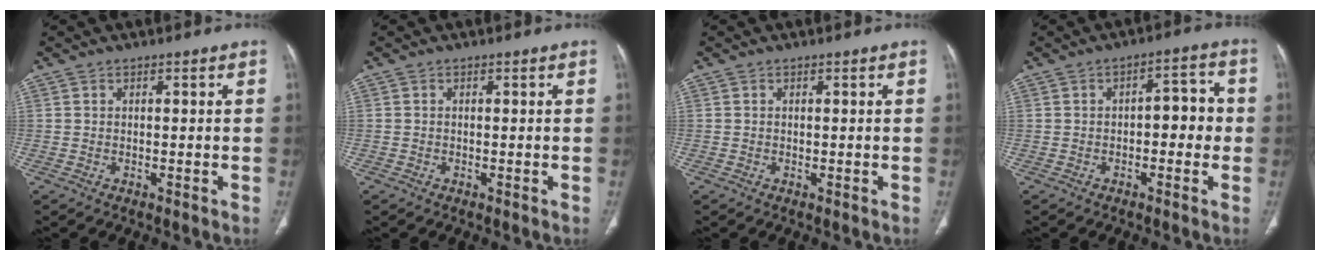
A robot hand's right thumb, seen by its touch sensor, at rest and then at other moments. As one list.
[{"total": 0.0}, {"total": 0.0}, {"total": 6.3, "force": [-0.5, 3.4, 5.3], "torque": [-0.042, 0.026, -0.016]}]